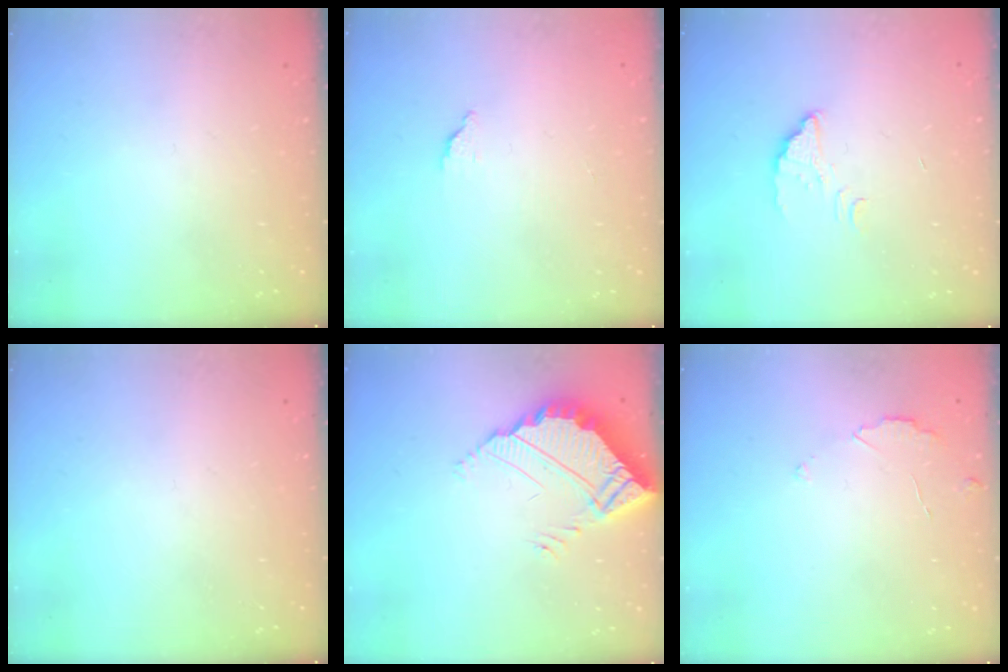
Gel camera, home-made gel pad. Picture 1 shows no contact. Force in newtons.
{"total": 1.7, "press": 1.7, "slide": 0.1}
{"total": 2.5, "press": 2.5, "slide": 0.2}
{"total": 0.0}
{"total": 5.8, "press": 5.8, "slide": 0.3}
{"total": 2.7, "press": 2.6, "slide": 0.3}